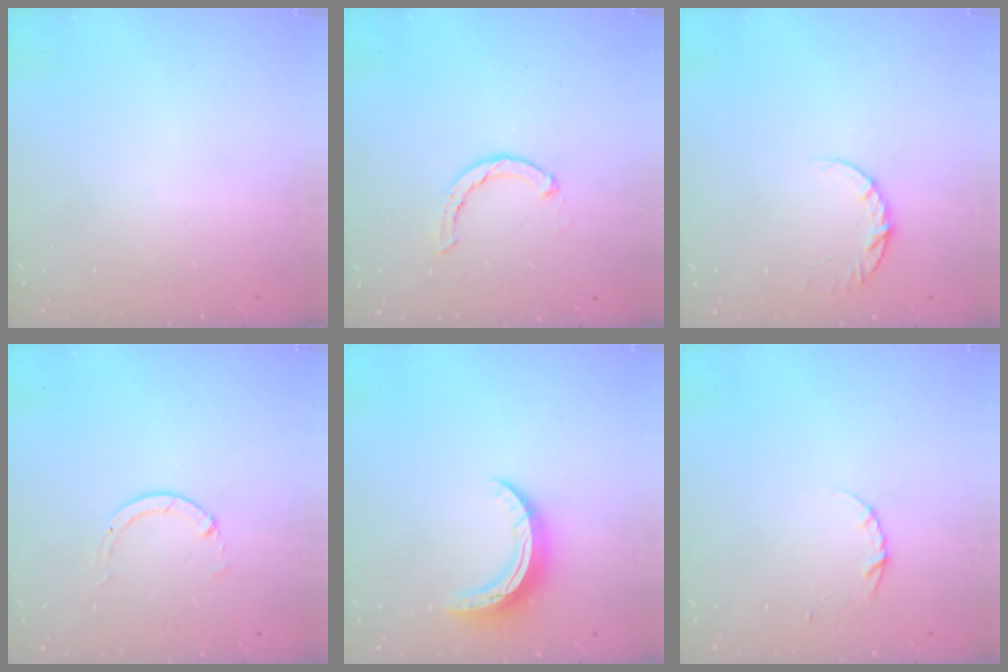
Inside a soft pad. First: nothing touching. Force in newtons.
{"total": 2.4, "press": 2.4, "slide": 0.4}
{"total": 6.3, "press": 6.3, "slide": 0.6}
{"total": 1.3, "press": 1.3, "slide": 0.2}
{"total": 11.0, "press": 11.0, "slide": 0.5}
{"total": 3.4, "press": 3.4, "slide": 0.4}